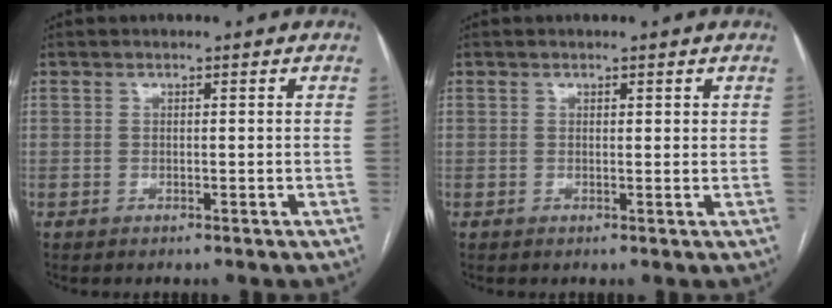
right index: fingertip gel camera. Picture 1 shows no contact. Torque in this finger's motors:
{"motor_torque": [0.03, 0.03, 0.05, 0.00]}